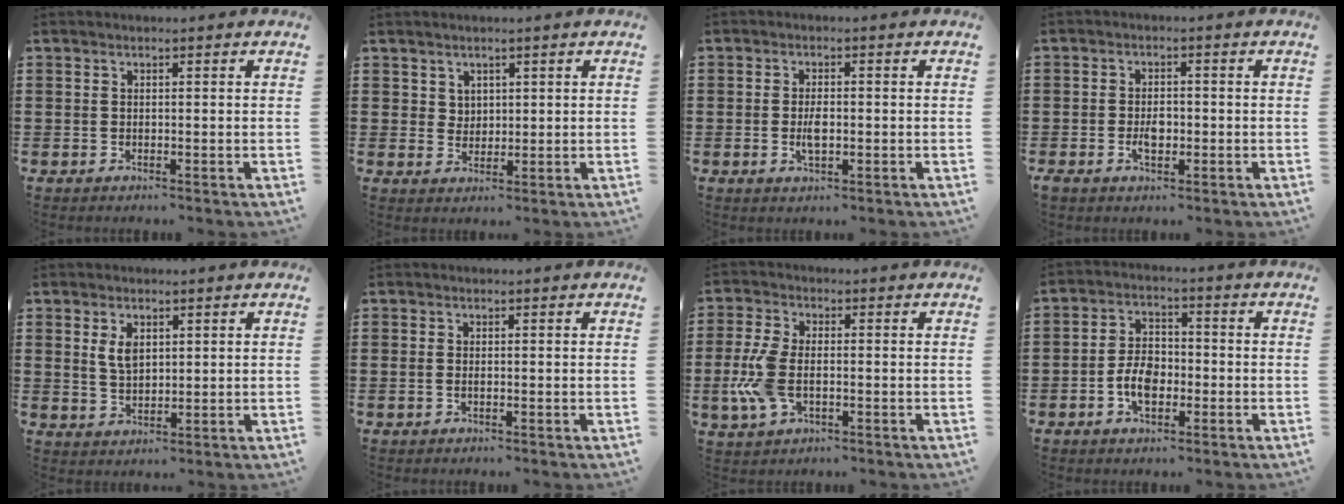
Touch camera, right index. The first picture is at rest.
{"total": 2.5, "force": [1.7, 1.9, 0.3], "torque": [-0.012, 0.009, 0.032]}
{"total": 3.1, "force": [-0.4, 1.3, 2.8], "torque": [-0.053, 0.001, -0.007]}
{"total": 3.0, "force": [-0.7, 1.7, 2.4], "torque": [-0.046, 0.002, -0.012]}
{"total": 3.5, "force": [1.3, 1.9, 2.7], "torque": [-0.058, 0.006, 0.024]}
{"total": 0.6, "force": [0.0, 0.2, 0.6], "torque": [-0.012, 0.000, 0.001]}
{"total": 7.2, "force": [-1.1, 3.8, 6.0], "torque": [-0.146, -0.006, -0.025]}
{"total": 5.4, "force": [-1.7, 3.3, 4.0], "torque": [-0.092, 0.004, -0.036]}